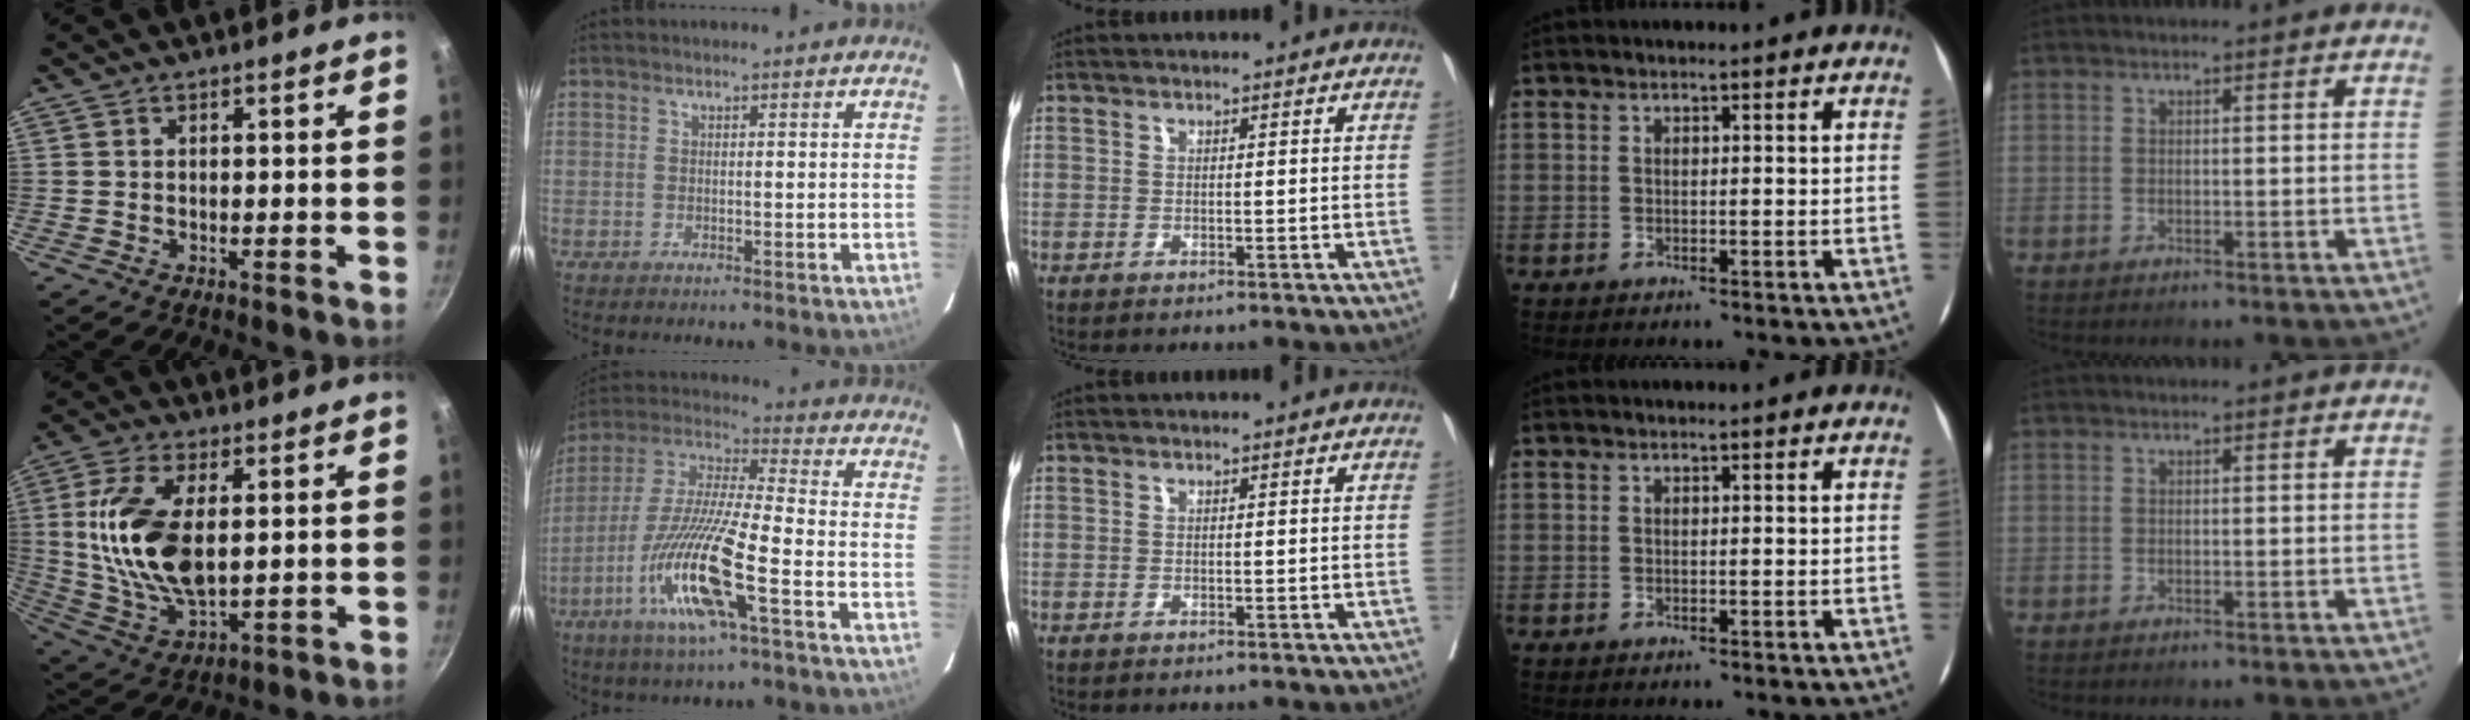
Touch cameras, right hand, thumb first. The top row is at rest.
{"thumb": {"total": 17.5, "force": [2.0, 8.8, 15.0], "torque": [-0.301, -0.012, 0.045]}, "index": {"total": 16.6, "force": [-6.7, 1.2, 15.2], "torque": [-0.314, -0.015, -0.128]}}